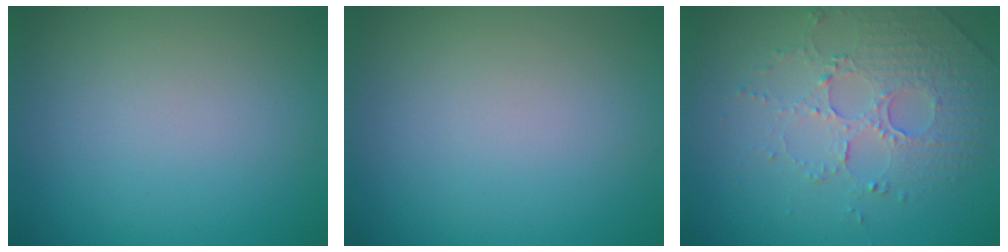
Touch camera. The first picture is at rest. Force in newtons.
{"total": 0.0}
{"total": 5.0, "press": 3.4, "slide": 3.6}